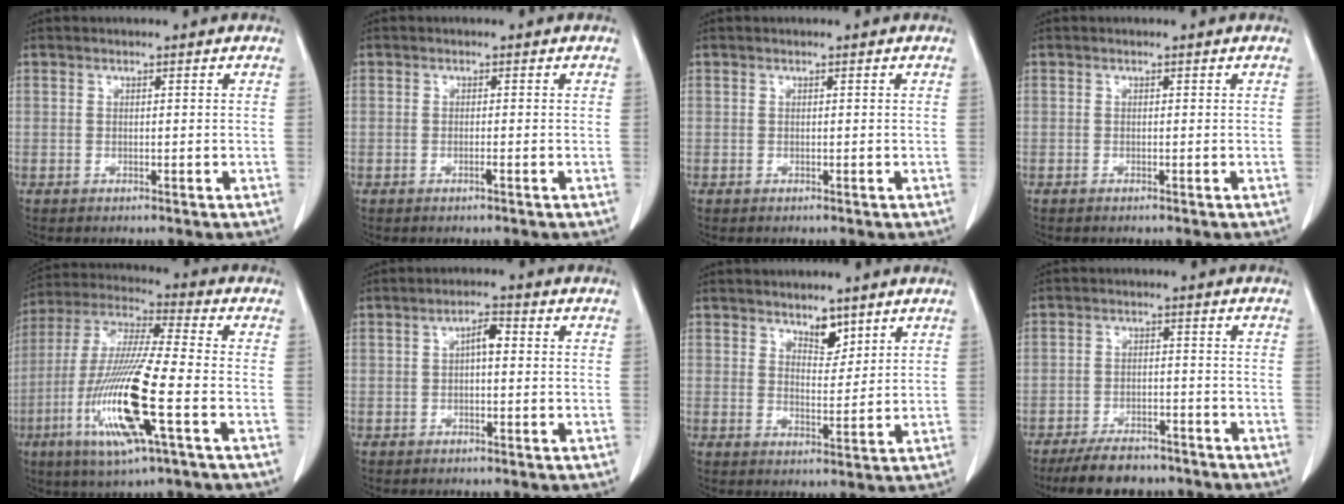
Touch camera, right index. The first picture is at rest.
{"total": 0.6, "force": [-0.3, -0.1, 0.6], "torque": [-0.013, -0.001, -0.004]}
{"total": 0.0}
{"total": 0.0}
{"total": 17.3, "force": [-5.4, 1.0, 16.4], "torque": [-0.343, -0.019, -0.103]}
{"total": 3.0, "force": [0.4, 1.0, 2.8], "torque": [-0.048, 0.014, 0.004]}
{"total": 3.8, "force": [2.8, 1.7, 1.9], "torque": [-0.027, -0.005, 0.048]}
{"total": 8.3, "force": [-7.0, 3.2, 3.1], "torque": [-0.047, -0.004, -0.111]}